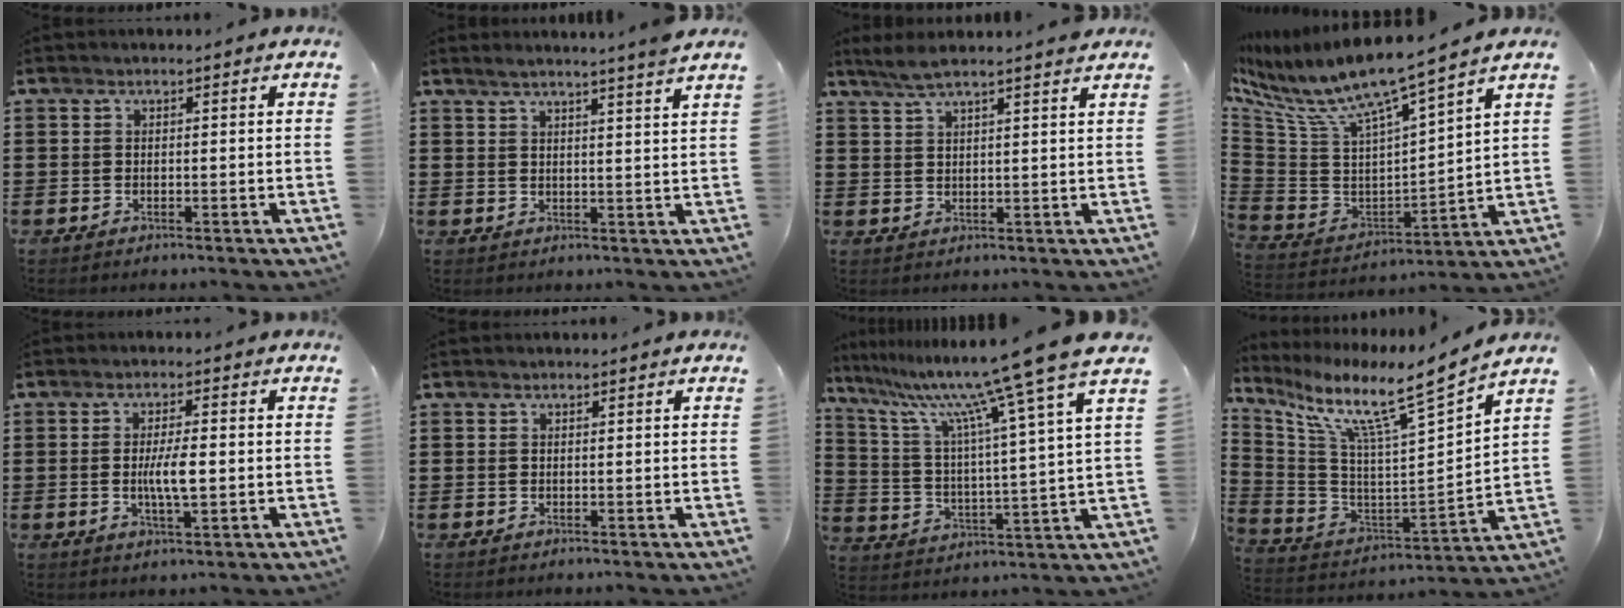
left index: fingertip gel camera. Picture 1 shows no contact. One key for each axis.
{"total": 3.6, "fx": 3.1, "fy": -1.0, "fz": 1.5, "tx": -0.039, "ty": -0.007, "tz": 0.056}
{"total": 4.5, "fx": 3.7, "fy": 0.2, "fz": 2.5, "tx": -0.058, "ty": -0.001, "tz": 0.069}
{"total": 7.7, "fx": 6.5, "fy": 0.3, "fz": 4.1, "tx": -0.110, "ty": -0.057, "tz": 0.106}
{"total": 4.8, "fx": -0.2, "fy": 1.1, "fz": 4.7, "tx": -0.091, "ty": -0.003, "tz": -0.007}
{"total": 0.0}
{"total": 13.0, "fx": 10.6, "fy": -0.9, "fz": 7.6, "tx": -0.173, "ty": -0.072, "tz": 0.162}
{"total": 9.7, "fx": 7.2, "fy": 0.7, "fz": 6.5, "tx": -0.148, "ty": -0.059, "tz": 0.107}